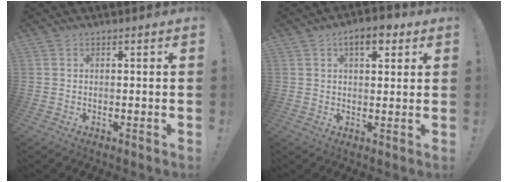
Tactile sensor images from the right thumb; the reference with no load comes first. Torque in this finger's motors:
{"motor_torque": [0.08, 0.97, 0.89, 0.08, 0.05]}